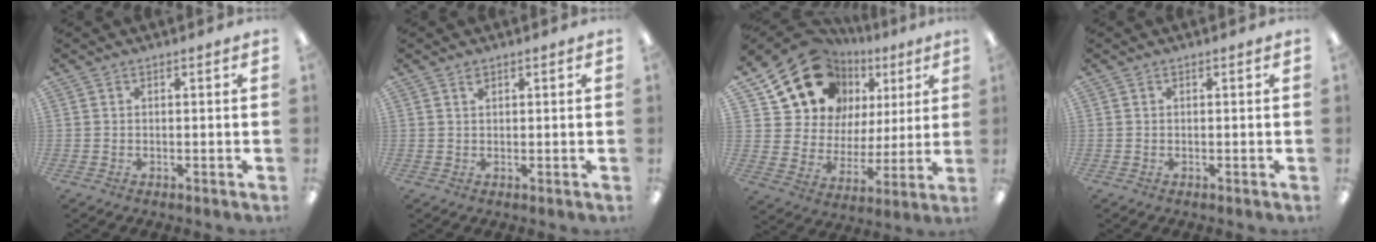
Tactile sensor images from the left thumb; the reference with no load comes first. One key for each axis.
{"total": 1.4, "fx": 1.0, "fy": 0.7, "fz": 0.7, "tx": -0.009, "ty": -0.004, "tz": 0.017}
{"total": 18.0, "fx": 11.0, "fy": 12.8, "fz": 6.4, "tx": -0.131, "ty": -0.062, "tz": 0.209}
{"total": 0.0}